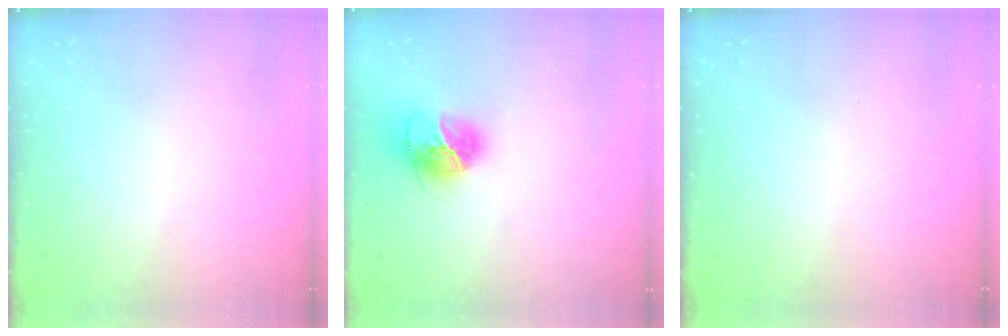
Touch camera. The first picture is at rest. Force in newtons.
{"total": 15.4, "press": 15.3, "slide": 1.7}
{"total": 0.0}